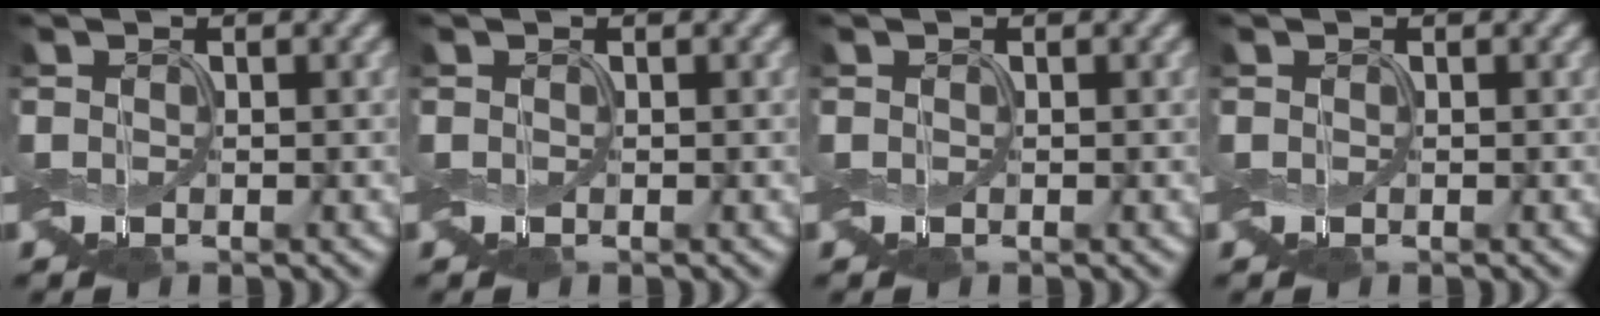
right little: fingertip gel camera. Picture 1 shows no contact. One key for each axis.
{"total": 0.0}
{"total": 0.0}
{"total": 0.0}